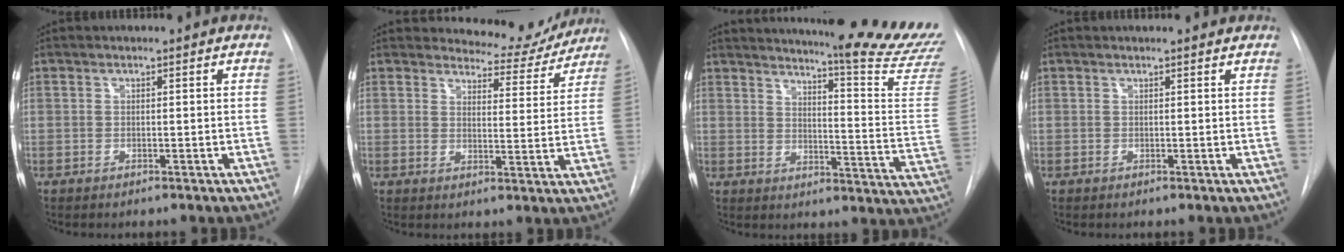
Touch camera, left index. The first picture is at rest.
{"total": 8.1, "force": [7.9, 2.0, -0.2], "torque": [0.013, -0.023, 0.092]}
{"total": 23.8, "force": [21.8, -1.3, 9.4], "torque": [-0.136, -0.139, 0.255]}
{"total": 3.1, "force": [2.9, 0.6, 1.0], "torque": [-0.015, 0.013, 0.028]}